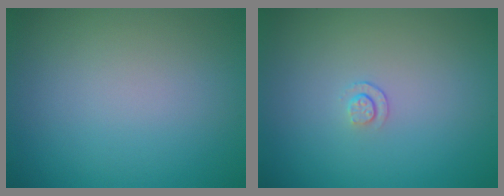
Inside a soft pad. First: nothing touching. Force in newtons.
{"total": 0.8, "press": 0.5, "slide": 0.7}